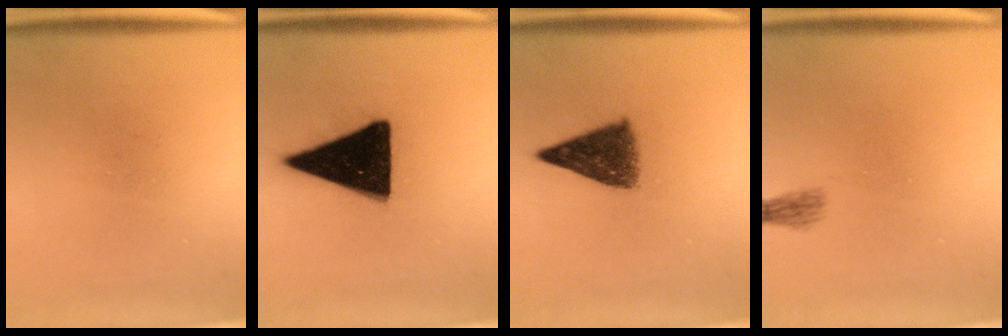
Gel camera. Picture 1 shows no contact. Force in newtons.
{"total": 19.4}
{"total": 7.3}
{"total": 1.4}